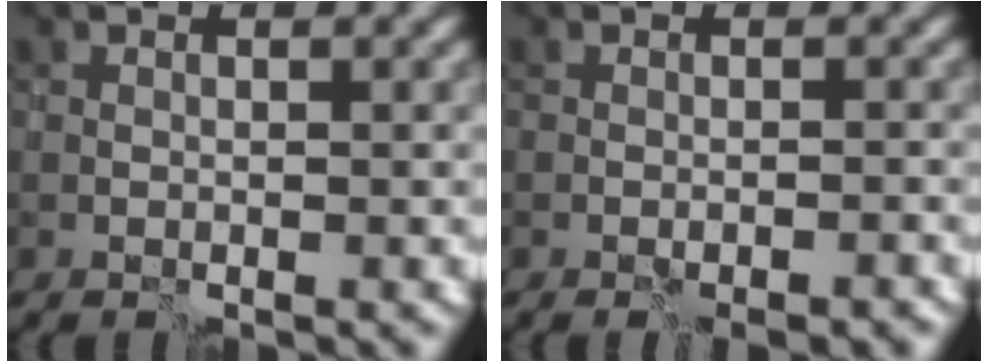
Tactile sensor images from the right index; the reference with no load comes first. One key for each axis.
{"total": 1.9, "fx": -1.5, "fy": 0.3, "fz": 1.1, "tx": -0.012, "ty": -0.001, "tz": -0.009}